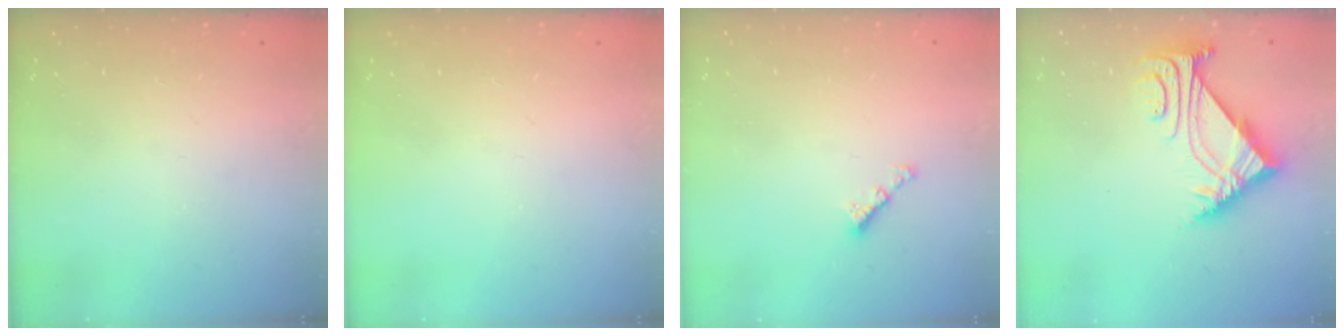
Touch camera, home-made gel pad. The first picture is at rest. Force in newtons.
{"total": 0.0}
{"total": 2.3, "press": 2.3, "slide": 0.4}
{"total": 5.2, "press": 5.1, "slide": 0.7}